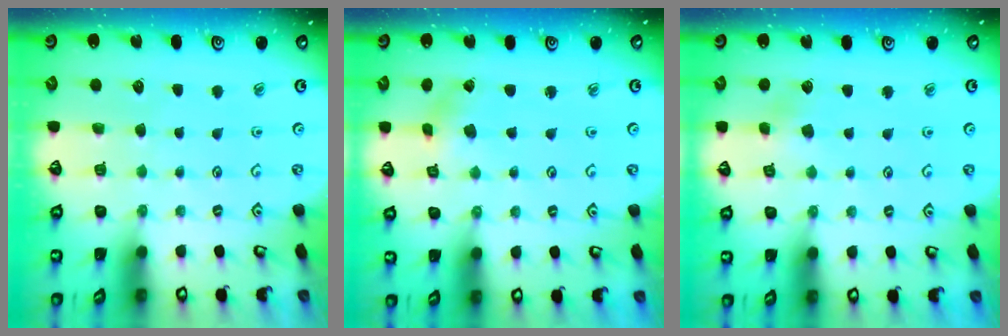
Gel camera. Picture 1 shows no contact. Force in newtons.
{"total": 0.0}
{"total": 3.7, "press": 3.7, "slide": 0.5}